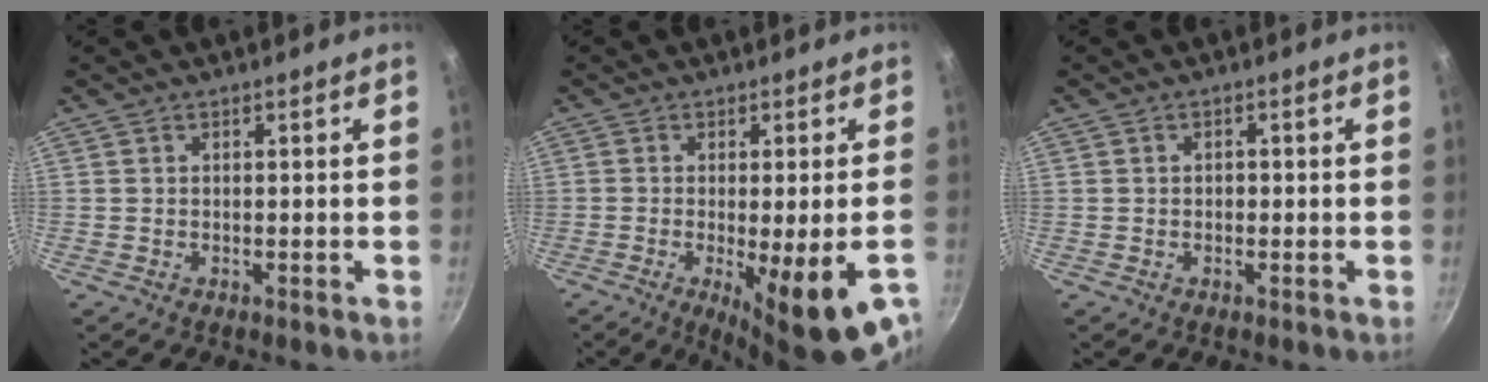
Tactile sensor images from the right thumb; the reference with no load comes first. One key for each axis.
{"total": 15.0, "fx": -6.3, "fy": 3.0, "fz": 13.3, "tx": -0.170, "ty": -0.016, "tz": -0.077}
{"total": 1.1, "fx": 0.0, "fy": 0.9, "fz": 0.7, "tx": -0.008, "ty": 0.005, "tz": -0.002}